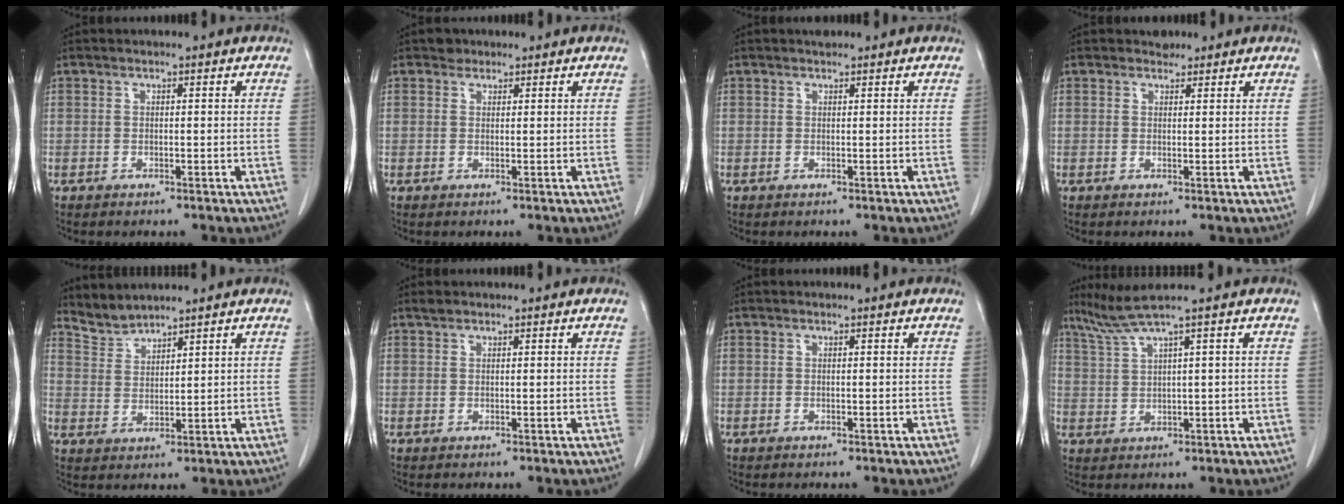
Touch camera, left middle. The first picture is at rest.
{"total": 1.2, "force": [0.9, 0.8, 0.0], "torque": [0.002, 0.000, 0.008]}
{"total": 0.8, "force": [0.7, 0.3, 0.2], "torque": [-0.014, 0.003, 0.012]}
{"total": 1.2, "force": [1.0, 0.6, -0.1], "torque": [-0.002, 0.000, 0.013]}
{"total": 3.6, "force": [3.6, 0.0, -0.4], "torque": [0.005, 0.002, 0.079]}
{"total": 0.7, "force": [0.6, 0.1, 0.2], "torque": [-0.014, 0.005, 0.015]}
{"total": 0.0}
{"total": 3.9, "force": [3.0, -1.5, 2.0], "torque": [-0.052, 0.003, 0.070]}